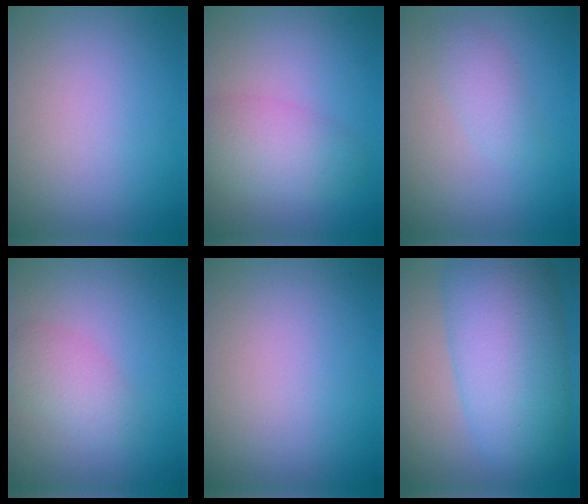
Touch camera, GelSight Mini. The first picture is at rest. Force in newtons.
{"total": 3.9, "press": 3.9, "slide": 0.1}
{"total": 1.8, "press": 1.8, "slide": 0.1}
{"total": 2.6, "press": 2.6, "slide": 0.1}
{"total": 0.0}
{"total": 10.4, "press": 10.4, "slide": 0.2}